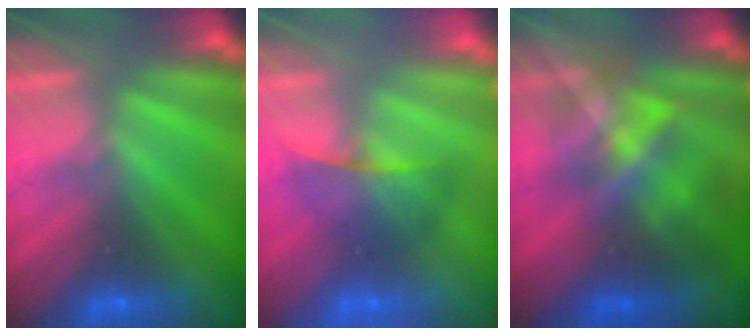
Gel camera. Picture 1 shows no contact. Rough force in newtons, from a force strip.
{"total": 2.3}
{"total": 4.5}